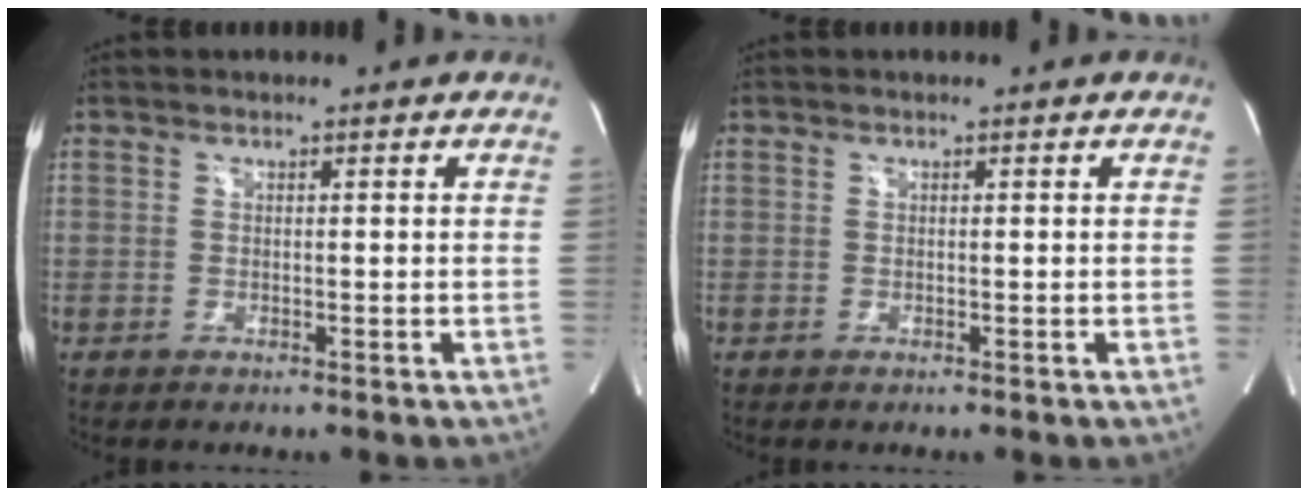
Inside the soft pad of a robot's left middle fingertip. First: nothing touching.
{"total": 0.0}